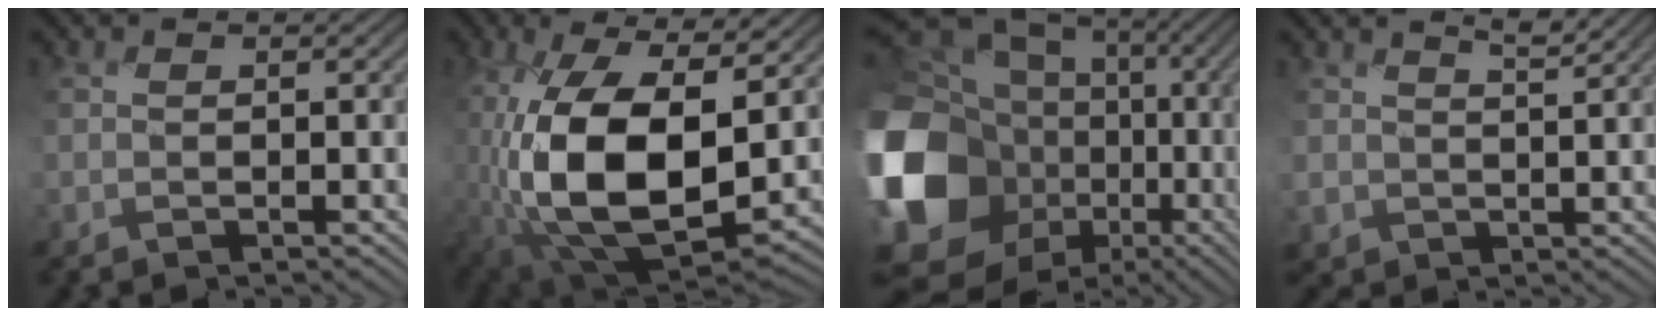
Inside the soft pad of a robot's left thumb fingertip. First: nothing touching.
{"total": 14.4, "force": [-0.9, 8.1, 11.9], "torque": [-0.254, -0.036, -0.013]}
{"total": 19.3, "force": [-3.5, 15.3, 11.4], "torque": [-0.298, -0.034, -0.041]}
{"total": 2.2, "force": [2.1, 0.3, -0.3], "torque": [-0.001, 0.000, 0.038]}